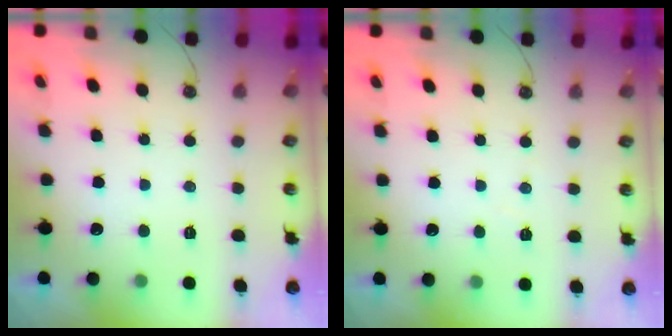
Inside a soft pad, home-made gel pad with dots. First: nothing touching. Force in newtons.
{"total": 2.9, "press": 2.9, "slide": 0.5}